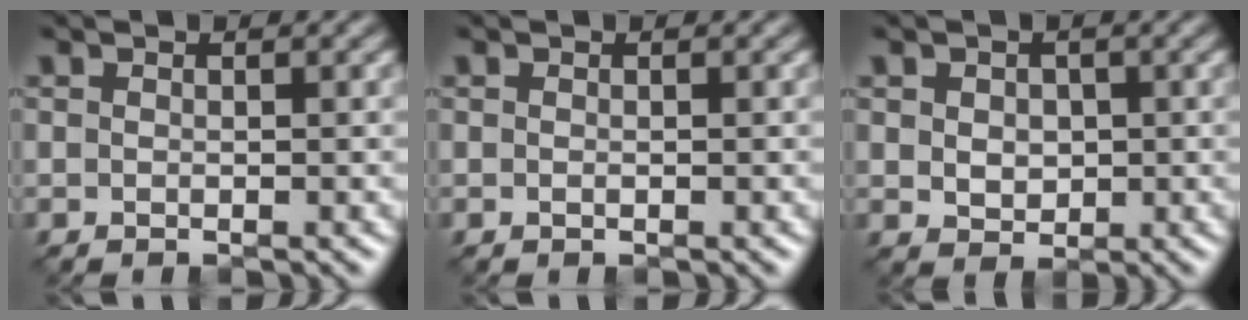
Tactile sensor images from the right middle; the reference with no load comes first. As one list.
[{"total": 0.0}, {"total": 2.5, "force": [0.3, 2.0, 1.4], "torque": [-0.024, -0.002, 0.006]}]